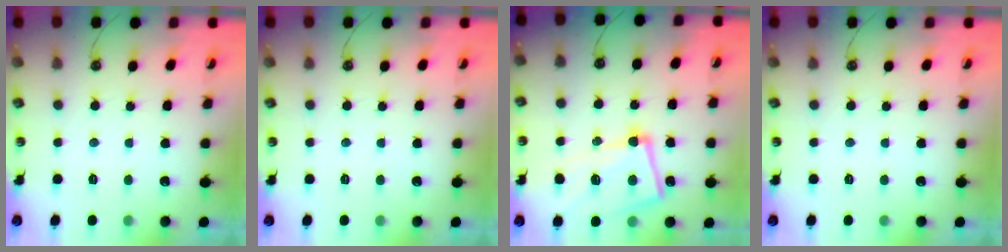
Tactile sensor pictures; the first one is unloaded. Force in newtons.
{"total": 0.0}
{"total": 12.1, "press": 11.9, "slide": 2.2}
{"total": 0.0}